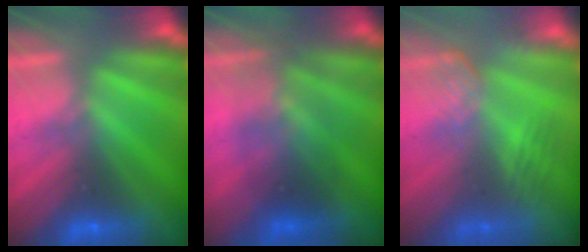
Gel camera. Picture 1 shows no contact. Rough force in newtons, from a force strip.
{"total": 1.7}
{"total": 2.7}